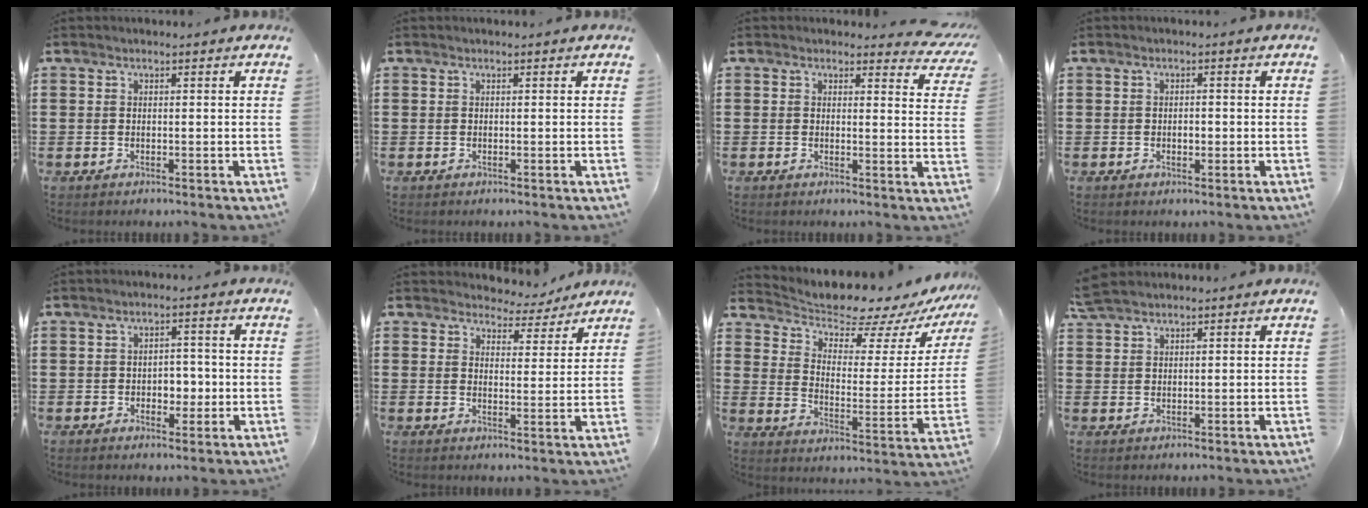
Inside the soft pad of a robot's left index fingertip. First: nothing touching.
{"total": 0.0}
{"total": 2.1, "force": [1.8, 0.7, 0.7], "torque": [-0.007, -0.007, 0.029]}
{"total": 1.2, "force": [-0.1, 0.7, 1.0], "torque": [-0.020, 0.003, -0.004]}
{"total": 3.3, "force": [-0.6, 2.5, 2.1], "torque": [-0.040, 0.004, -0.018]}
{"total": 4.5, "force": [4.3, 1.2, 0.5], "torque": [-0.021, -0.021, 0.076]}
{"total": 7.6, "force": [7.1, 1.9, 2.2], "torque": [-0.065, -0.058, 0.119]}
{"total": 2.7, "force": [2.3, 0.7, 1.1], "torque": [-0.027, 0.004, 0.046]}